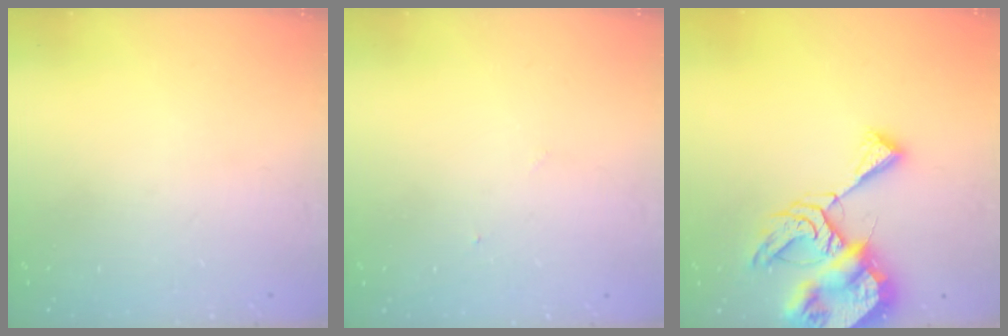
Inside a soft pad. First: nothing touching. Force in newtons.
{"total": 2.8, "press": 2.8, "slide": 0.3}
{"total": 11.4, "press": 11.3, "slide": 1.4}